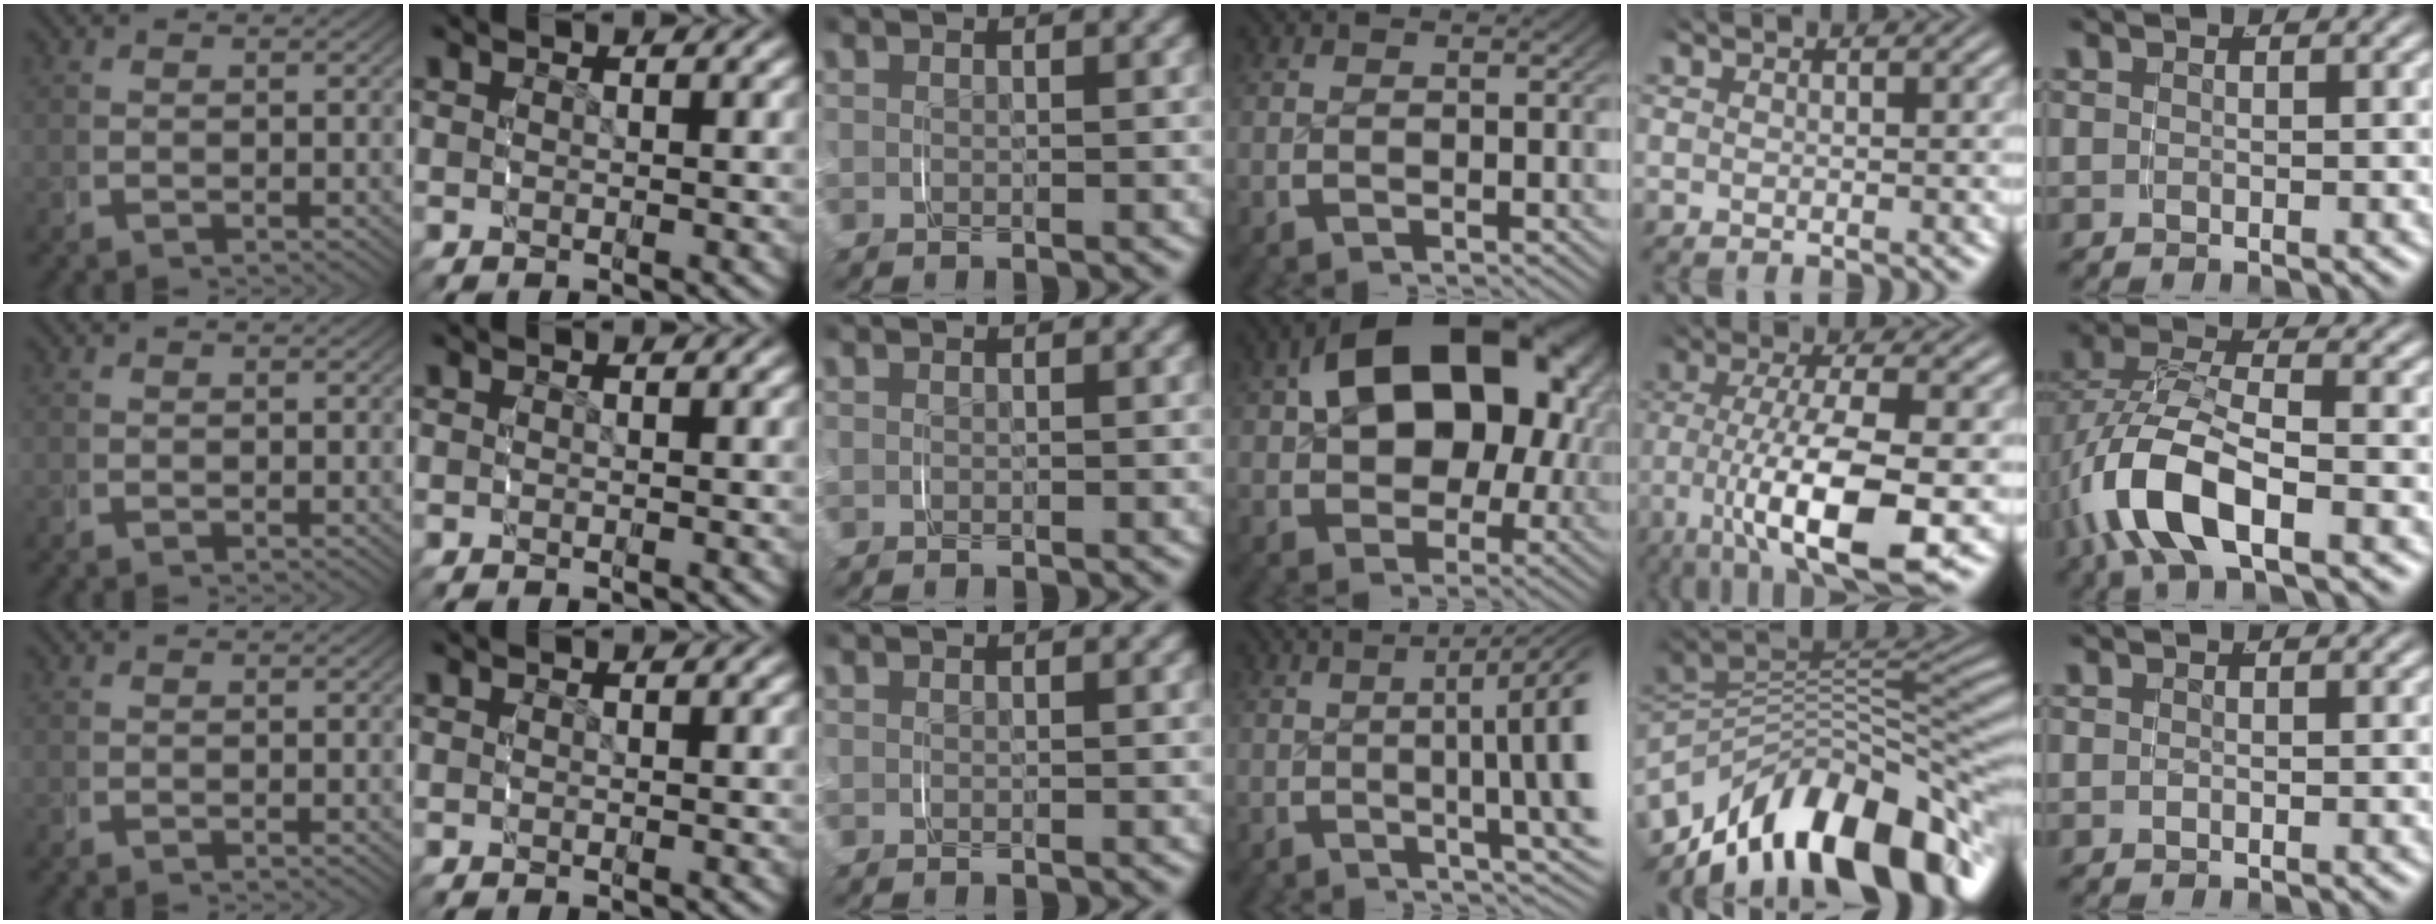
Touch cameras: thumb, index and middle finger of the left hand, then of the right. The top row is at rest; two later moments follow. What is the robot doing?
{"motion": "grasp_and_lifting", "object": "keyboard"}